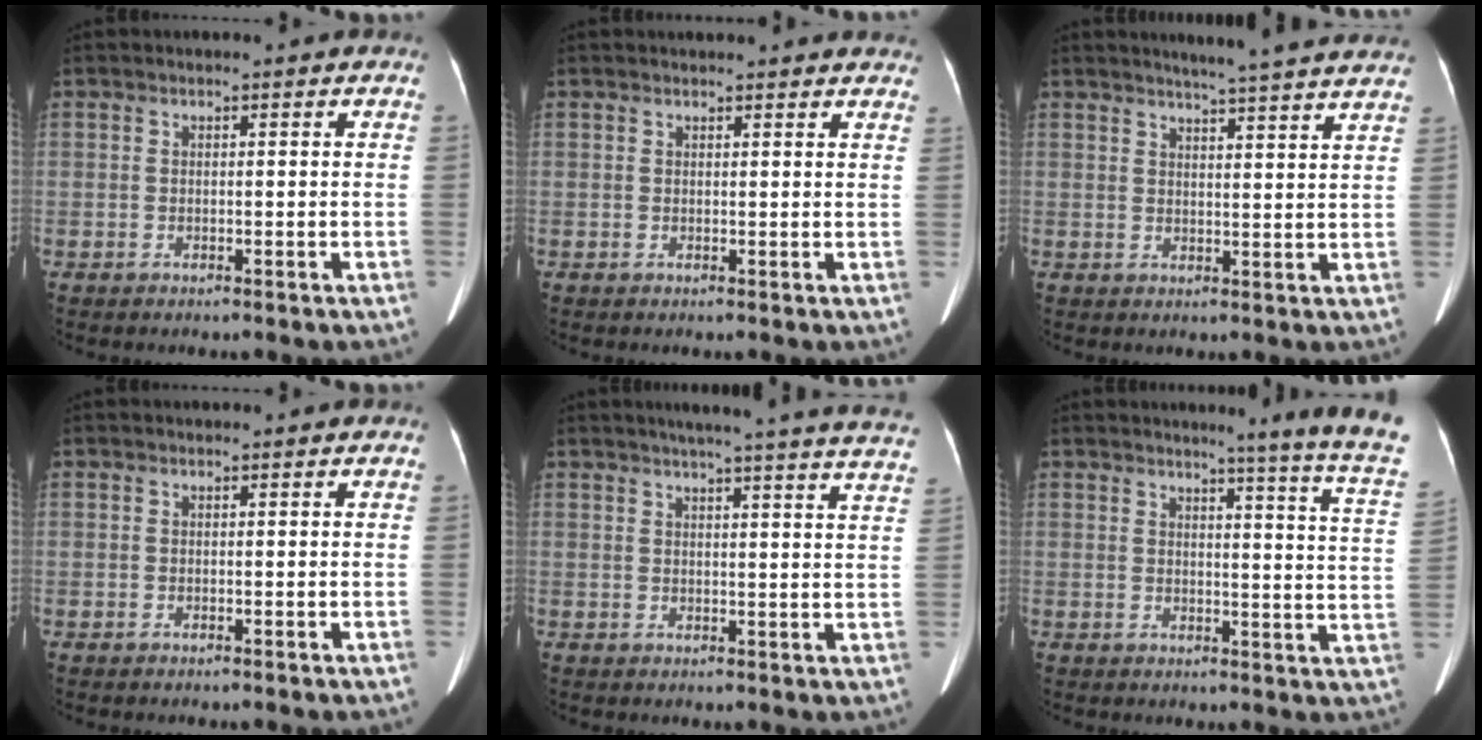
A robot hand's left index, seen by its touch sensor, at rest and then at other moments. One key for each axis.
{"total": 9.8, "fx": 9.2, "fy": 1.6, "fz": 2.8, "tx": -0.023, "ty": 0.014, "tz": 0.089}
{"total": 13.4, "fx": 12.3, "fy": 0.0, "fz": 5.3, "tx": -0.070, "ty": -0.011, "tz": 0.139}
{"total": 0.0}
{"total": 22.6, "fx": 20.3, "fy": 0.0, "fz": 9.8, "tx": -0.140, "ty": -0.036, "tz": 0.233}
{"total": 13.5, "fx": 11.7, "fy": -2.3, "fz": 6.3, "tx": -0.078, "ty": -0.085, "tz": 0.115}